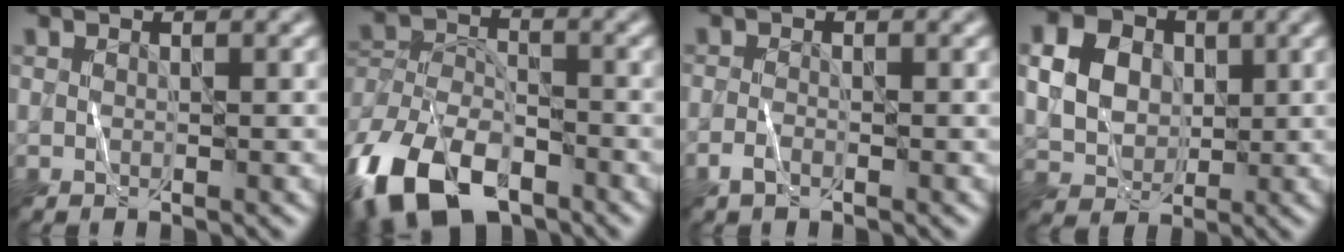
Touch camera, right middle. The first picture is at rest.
{"total": 12.2, "force": [-8.5, 6.1, 6.3], "torque": [-0.125, -0.018, -0.167]}
{"total": 1.3, "force": [-0.9, 0.4, 0.8], "torque": [-0.016, 0.003, -0.020]}
{"total": 6.4, "force": [1.1, 5.3, 3.4], "torque": [-0.083, 0.015, 0.016]}